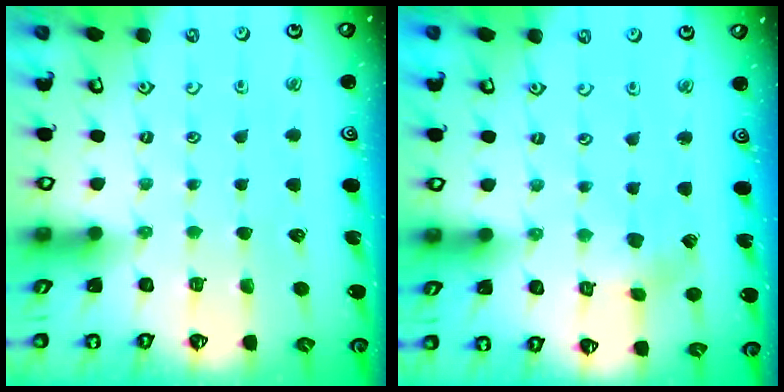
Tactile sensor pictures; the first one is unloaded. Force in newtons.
{"total": 1.9, "press": 1.9, "slide": 0.2}